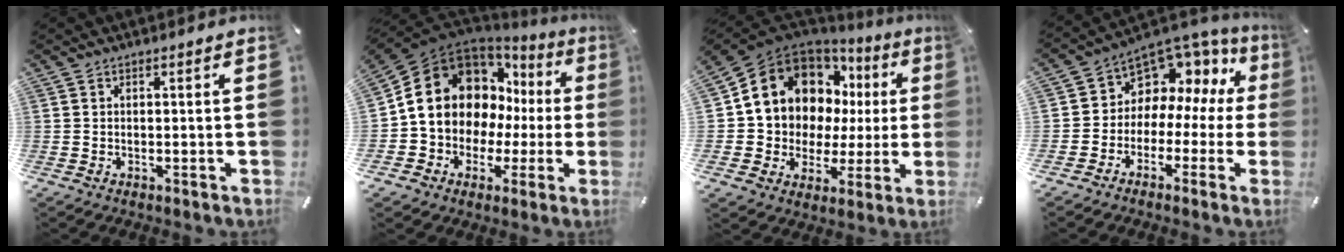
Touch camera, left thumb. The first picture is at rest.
{"total": 16.3, "force": [3.6, 13.4, 8.5], "torque": [-0.160, -0.028, 0.074]}
{"total": 13.5, "force": [5.5, 11.2, 5.0], "torque": [-0.098, -0.055, 0.114]}
{"total": 7.7, "force": [4.6, 6.0, 1.6], "torque": [-0.036, -0.056, 0.083]}